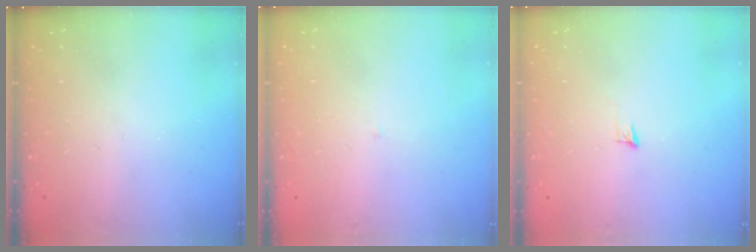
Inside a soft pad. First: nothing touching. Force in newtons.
{"total": 2.0, "press": 2.0, "slide": 0.1}
{"total": 3.9, "press": 3.8, "slide": 0.9}